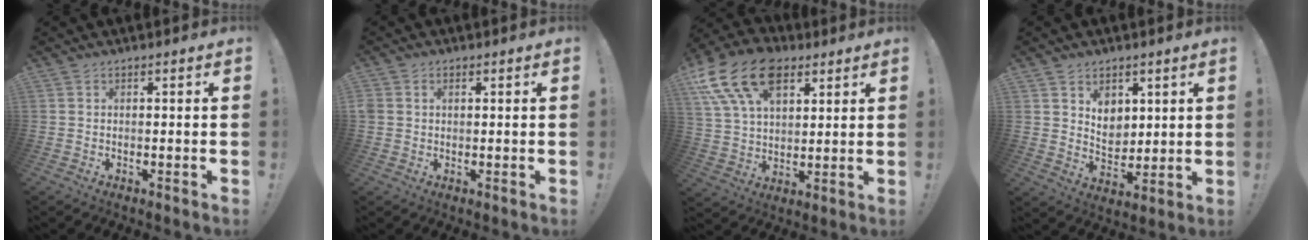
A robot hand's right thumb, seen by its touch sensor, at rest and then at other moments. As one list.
[{"total": 1.5, "force": [0.6, 1.2, 0.6], "torque": [-0.019, 0.005, 0.011]}, {"total": 18.6, "force": [9.5, 11.7, 10.9], "torque": [-0.206, -0.044, 0.174]}, {"total": 7.6, "force": [4.1, 5.9, 2.6], "torque": [-0.035, -0.030, 0.080]}]